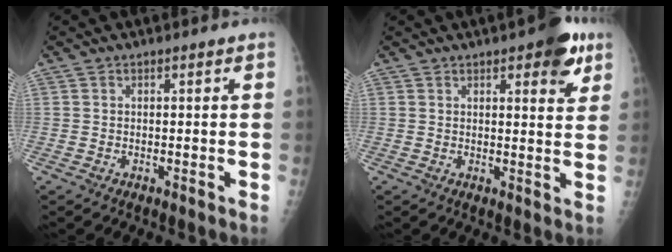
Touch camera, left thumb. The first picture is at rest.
{"total": 7.8, "force": [4.1, 2.8, 6.0], "torque": [-0.053, -0.014, 0.047]}